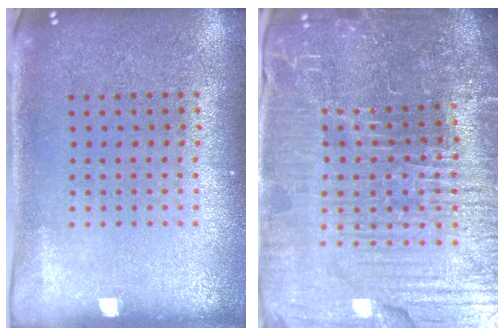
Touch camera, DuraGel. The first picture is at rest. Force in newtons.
{"total": 7.0, "press": 6.3, "slide": 3.2}